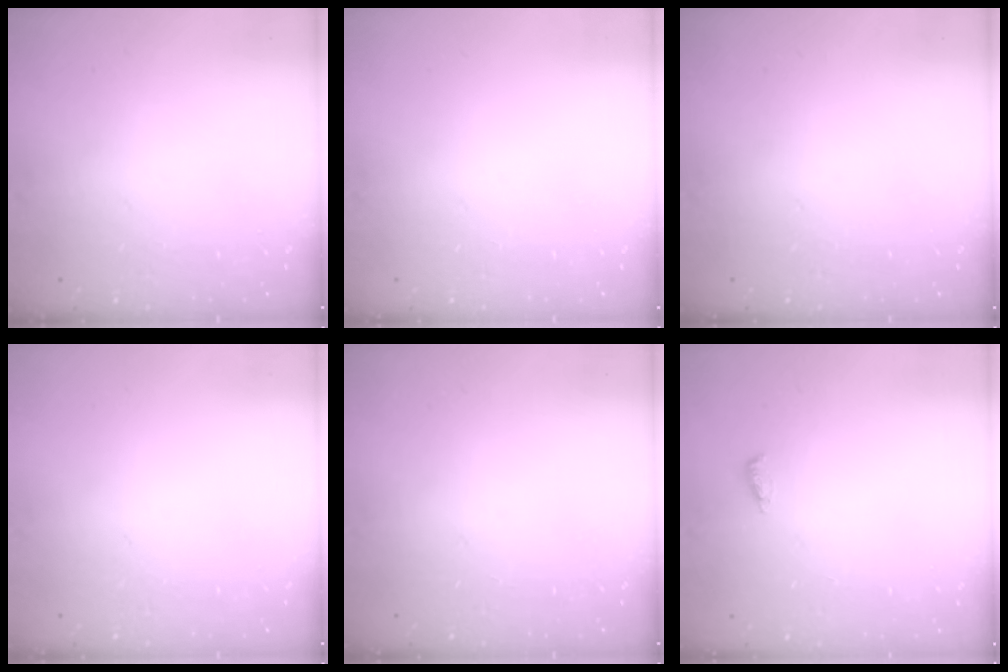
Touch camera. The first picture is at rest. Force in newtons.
{"total": 0.0}
{"total": 0.0}
{"total": 0.0}
{"total": 0.0}
{"total": 3.8, "press": 3.6, "slide": 1.2}